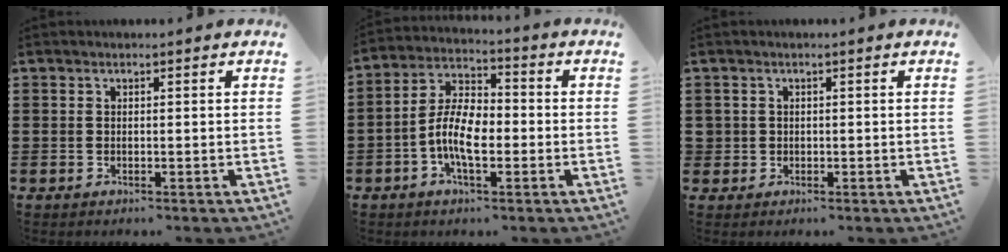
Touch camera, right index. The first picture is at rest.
{"total": 8.3, "force": [-2.3, 3.7, 7.0], "torque": [-0.160, -0.003, -0.050]}
{"total": 1.2, "force": [0.0, 1.2, 0.0], "torque": [-0.005, 0.006, -0.003]}